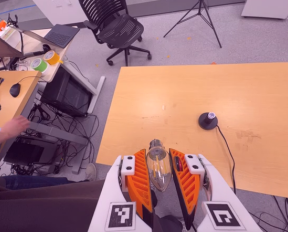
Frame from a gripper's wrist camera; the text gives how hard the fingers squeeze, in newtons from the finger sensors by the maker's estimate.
{"total": 9.4, "left": 8.7, "right": 10.1}